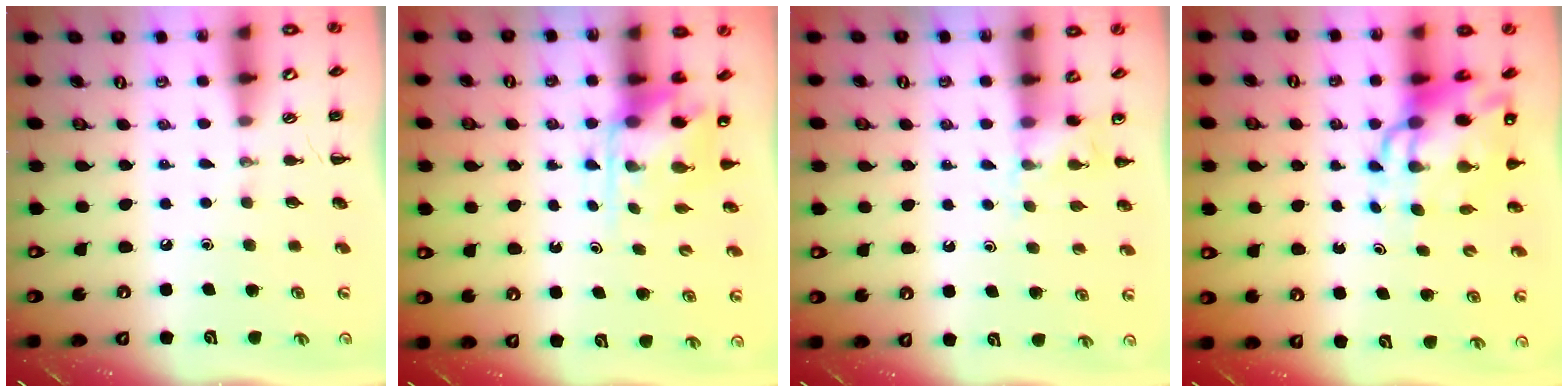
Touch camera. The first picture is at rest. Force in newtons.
{"total": 5.0, "press": 4.9, "slide": 0.8}
{"total": 5.8, "press": 5.6, "slide": 1.4}
{"total": 11.1, "press": 10.6, "slide": 3.2}